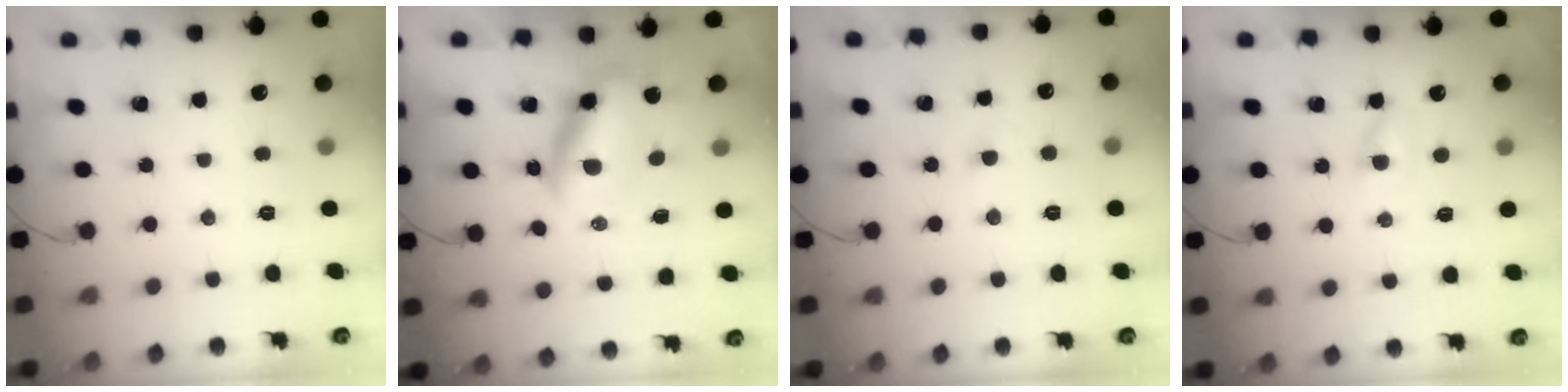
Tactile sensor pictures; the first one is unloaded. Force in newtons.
{"total": 5.5, "press": 5.5, "slide": 0.7}
{"total": 2.1, "press": 2.0, "slide": 0.7}
{"total": 1.7, "press": 1.5, "slide": 0.8}